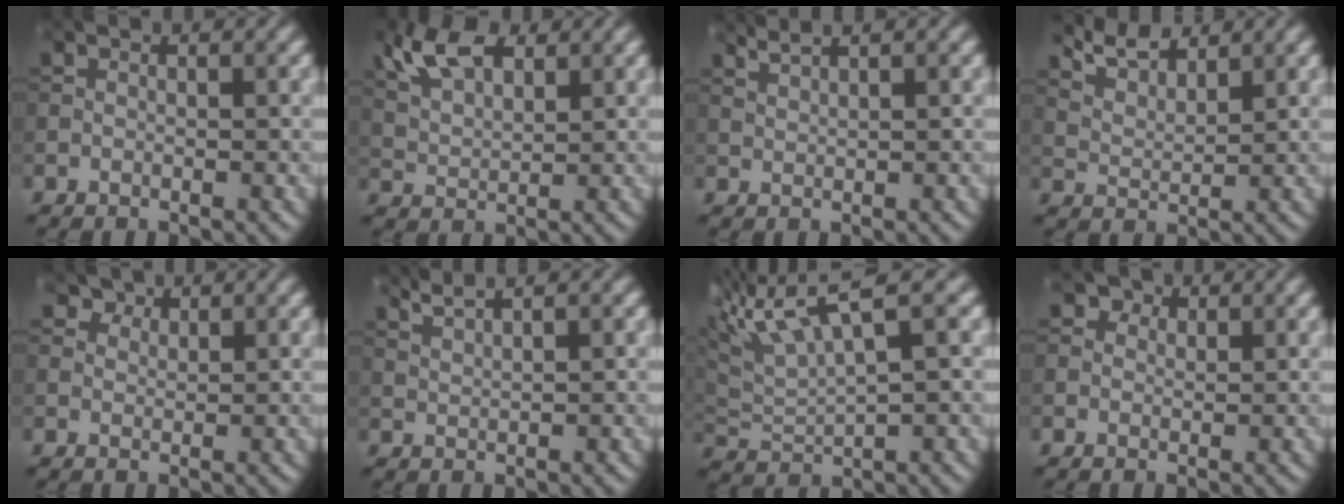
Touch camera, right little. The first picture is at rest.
{"total": 5.8, "force": [3.1, 2.9, 3.9], "torque": [-0.089, 0.010, 0.060]}
{"total": 2.0, "force": [1.7, 0.4, 1.1], "torque": [-0.014, 0.002, 0.025]}
{"total": 3.7, "force": [3.2, 1.0, 1.5], "torque": [-0.039, 0.004, 0.063]}
{"total": 2.2, "force": [1.7, 1.2, 0.6], "torque": [-0.014, -0.009, 0.035]}
{"total": 2.4, "force": [2.0, 0.4, 1.4], "torque": [-0.020, 0.007, 0.034]}
{"total": 6.1, "force": [3.7, 1.1, 4.7], "torque": [-0.102, 0.019, 0.070]}
{"total": 2.1, "force": [1.3, 1.4, 0.8], "torque": [-0.012, -0.005, 0.014]}